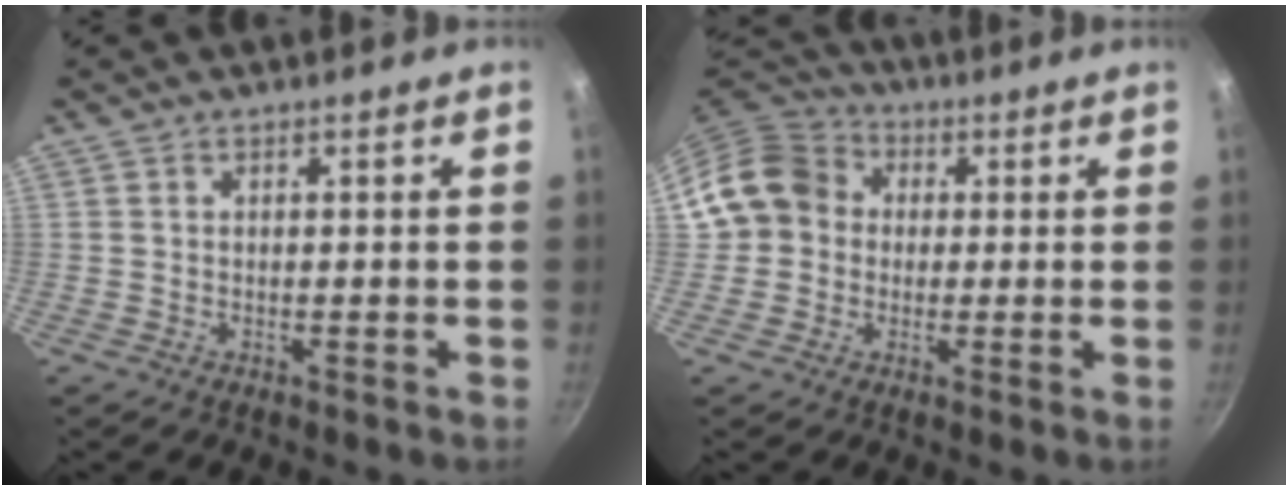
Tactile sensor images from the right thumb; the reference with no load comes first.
{"total": 11.0, "force": [0.9, 9.8, 4.8], "torque": [-0.054, 0.029, -0.001]}